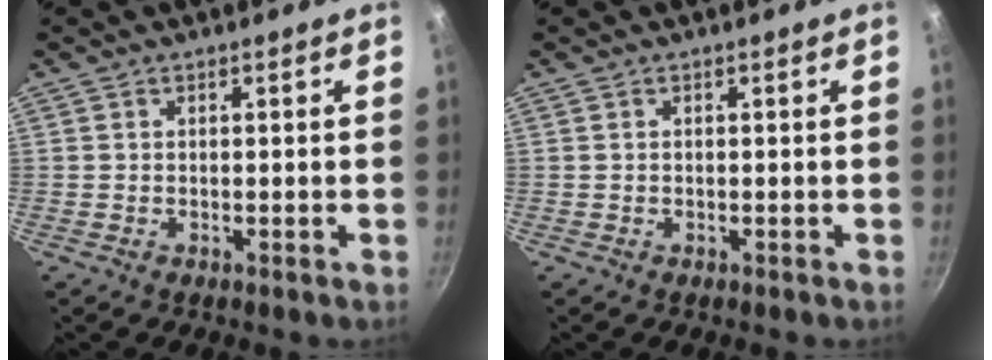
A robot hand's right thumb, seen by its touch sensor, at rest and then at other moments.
{"total": 0.0}